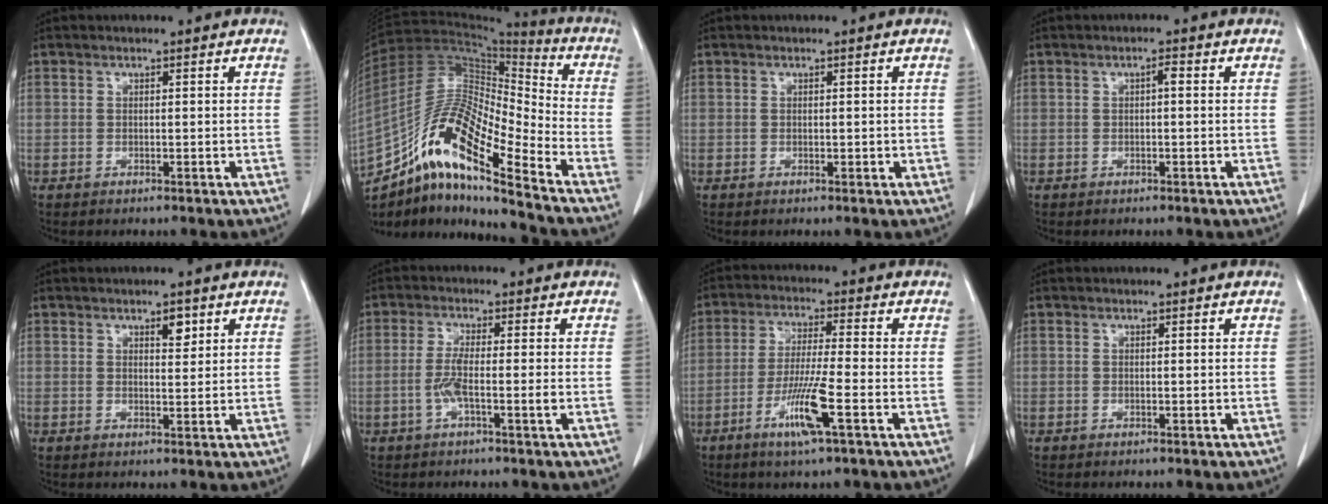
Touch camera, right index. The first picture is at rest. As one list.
[{"total": 18.3, "force": [-12.3, 2.7, 13.3], "torque": [-0.258, 0.016, -0.219]}, {"total": 0.8, "force": [0.0, 0.5, 0.6], "torque": [-0.007, -0.001, 0.001]}, {"total": 1.1, "force": [0.1, 0.2, 1.0], "torque": [-0.016, 0.004, 0.000]}, {"total": 2.3, "force": [1.3, 0.9, 1.7], "torque": [-0.024, -0.005, 0.021]}, {"total": 4.1, "force": [-1.2, -0.1, 3.9], "torque": [-0.080, -0.002, -0.025]}, {"total": 8.4, "force": [-3.7, -0.2, 7.5], "torque": [-0.148, -0.014, -0.072]}, {"total": 0.0}]